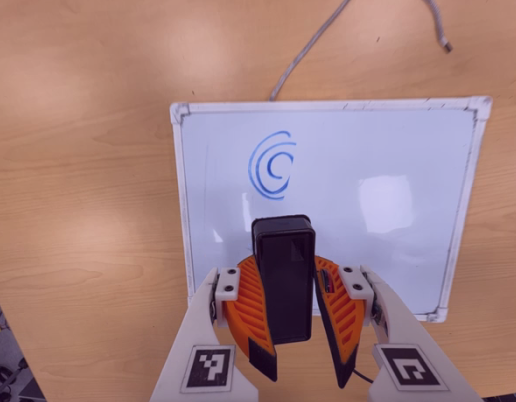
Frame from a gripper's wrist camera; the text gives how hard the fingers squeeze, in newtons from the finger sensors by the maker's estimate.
{"total": 12.1, "left": 11.3, "right": 12.9}